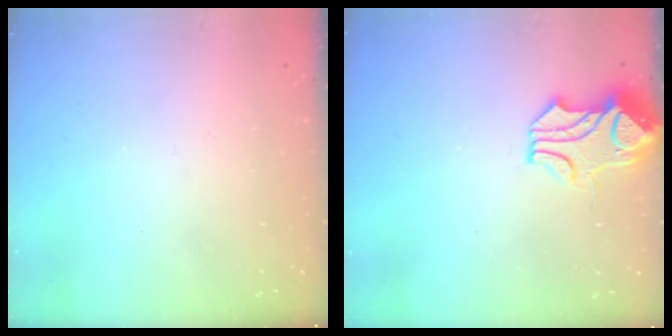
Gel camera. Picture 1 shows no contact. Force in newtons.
{"total": 1.5, "press": 0.8, "slide": 1.3}